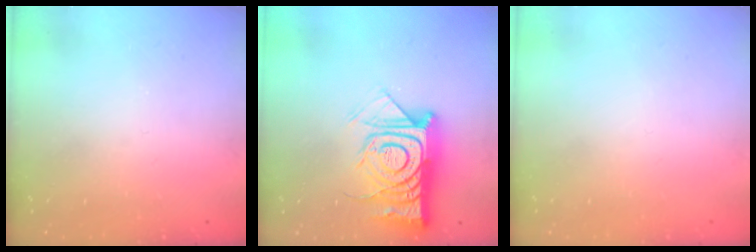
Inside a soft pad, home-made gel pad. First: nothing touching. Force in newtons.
{"total": 16.9, "press": 16.9, "slide": 1.2}
{"total": 1.5, "press": 1.5, "slide": 0.1}